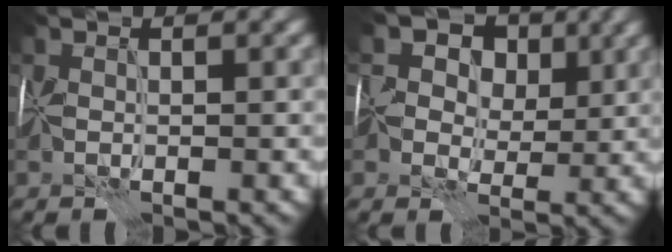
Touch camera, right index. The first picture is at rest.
{"total": 6.5, "force": [2.3, 5.0, 3.4], "torque": [-0.047, 0.010, 0.018]}